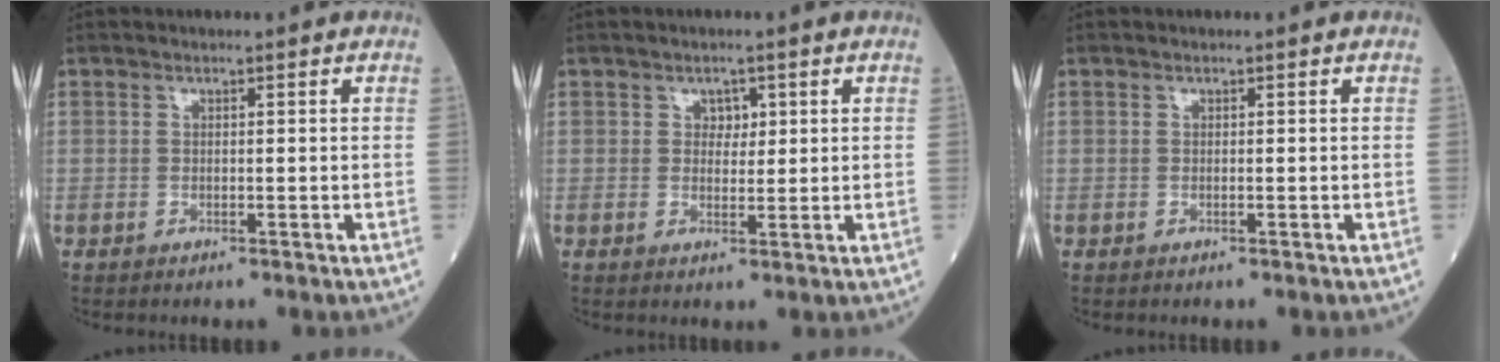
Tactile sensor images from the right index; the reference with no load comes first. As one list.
[{"total": 2.1, "force": [0.8, 1.5, 1.2], "torque": [-0.011, 0.000, 0.011]}, {"total": 0.0}]